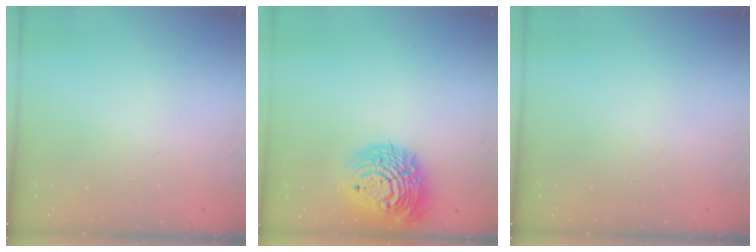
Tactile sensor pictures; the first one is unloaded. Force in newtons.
{"total": 17.9, "press": 17.8, "slide": 1.9}
{"total": 0.0}